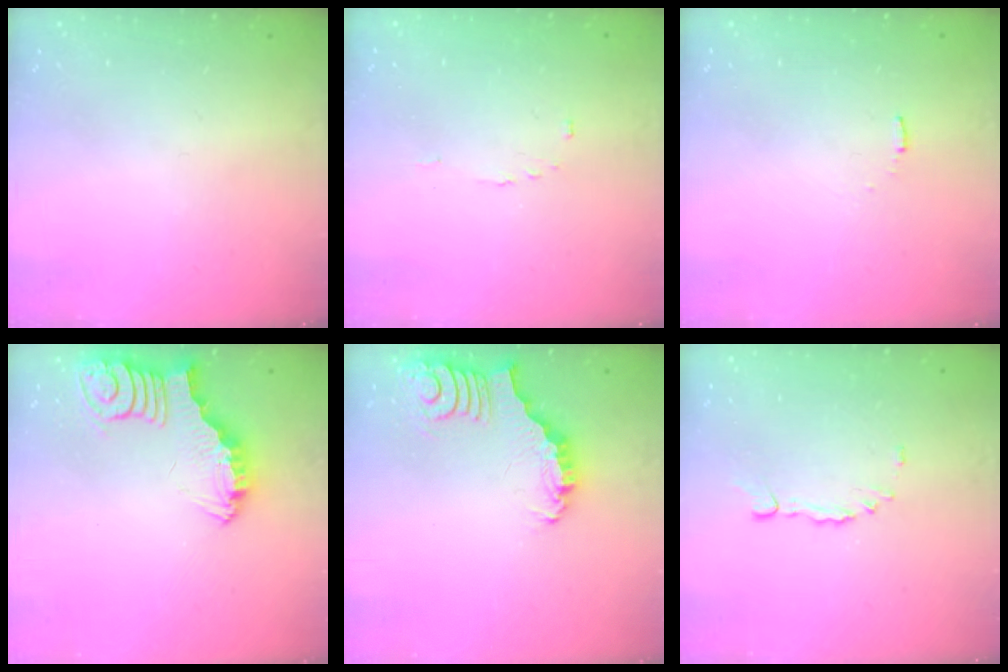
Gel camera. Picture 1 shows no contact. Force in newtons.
{"total": 2.0, "press": 2.0, "slide": 0.3}
{"total": 4.4, "press": 4.4, "slide": 0.4}
{"total": 6.2, "press": 6.1, "slide": 0.6}
{"total": 3.5, "press": 3.4, "slide": 0.5}
{"total": 3.0, "press": 2.9, "slide": 0.7}